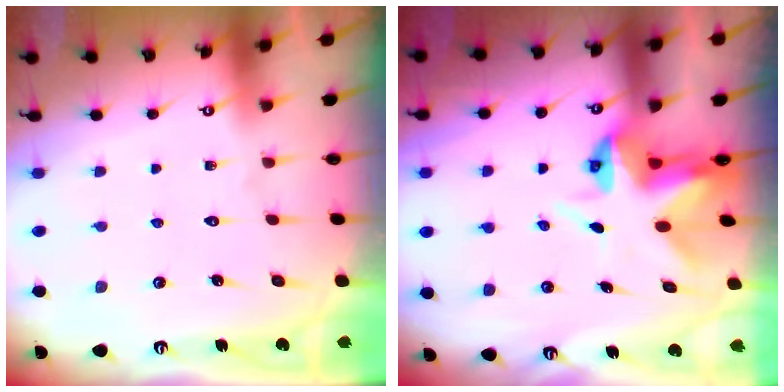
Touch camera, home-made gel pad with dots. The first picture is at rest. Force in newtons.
{"total": 5.6, "press": 5.6, "slide": 0.3}